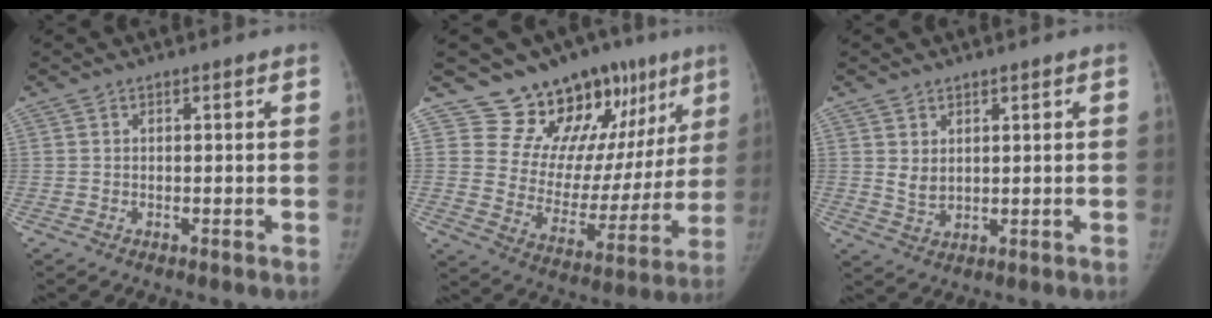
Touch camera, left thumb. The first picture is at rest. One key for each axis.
{"total": 18.0, "fx": 13.3, "fy": 9.1, "fz": 8.0, "tx": -0.045, "ty": -0.093, "tz": 0.193}
{"total": 3.2, "fx": 1.5, "fy": 2.3, "fz": 1.8, "tx": -0.023, "ty": -0.017, "tz": 0.036}